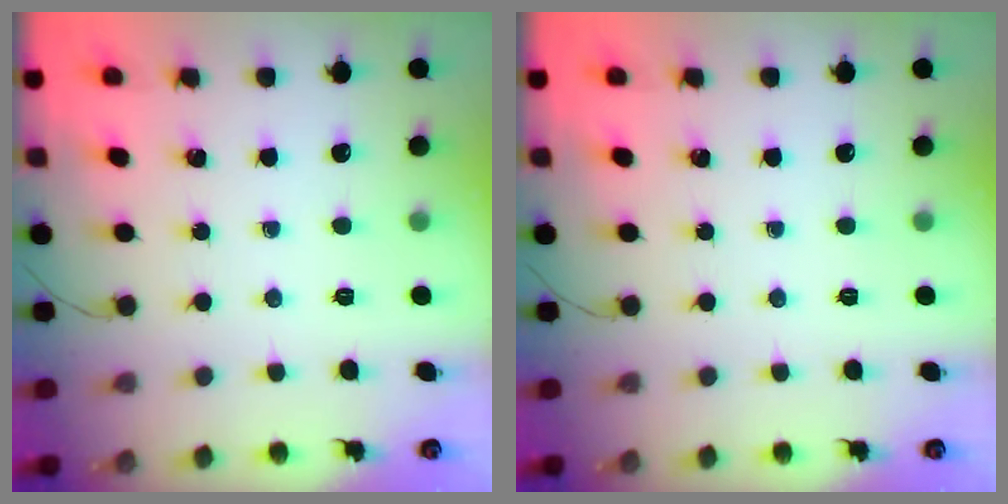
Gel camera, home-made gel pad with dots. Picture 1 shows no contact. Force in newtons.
{"total": 0.0}